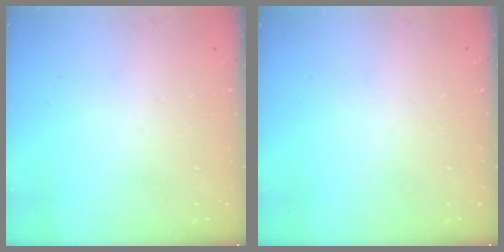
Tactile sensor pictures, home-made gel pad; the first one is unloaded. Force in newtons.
{"total": 0.0}